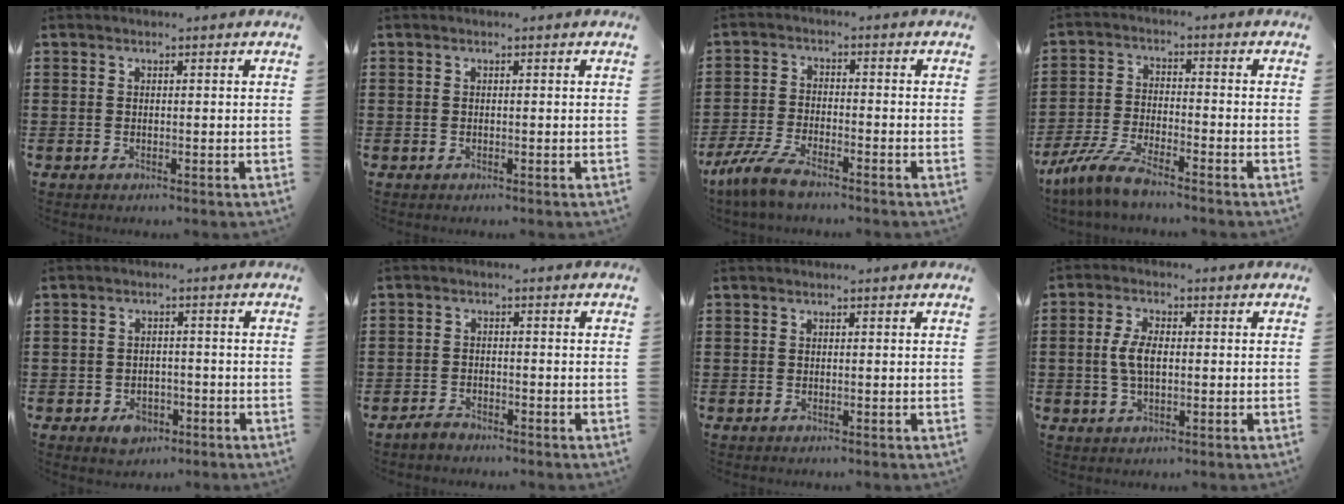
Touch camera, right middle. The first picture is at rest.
{"total": 0.0}
{"total": 5.7, "force": [-4.7, 1.1, 3.1], "torque": [-0.085, -0.009, -0.095]}
{"total": 6.4, "force": [-5.5, 0.7, 3.3], "torque": [-0.087, -0.010, -0.110]}
{"total": 3.2, "force": [-2.0, 2.2, 1.3], "torque": [-0.025, 0.003, -0.040]}
{"total": 2.0, "force": [-1.9, 0.7, 0.4], "torque": [-0.012, 0.005, -0.038]}
{"total": 0.0}
{"total": 5.1, "force": [0.0, 2.6, 4.3], "torque": [-0.106, 0.001, -0.008]}